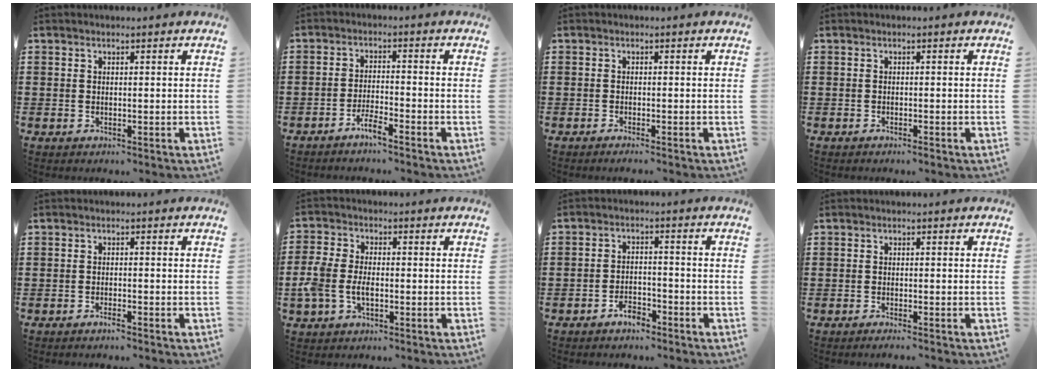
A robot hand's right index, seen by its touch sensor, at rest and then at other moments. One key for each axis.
{"total": 2.8, "fx": -2.5, "fy": -0.1, "fz": 1.4, "tx": -0.034, "ty": 0.002, "tz": -0.050}
{"total": 0.7, "fx": -0.7, "fy": -0.1, "fz": 0.2, "tx": -0.005, "ty": -0.002, "tz": -0.013}
{"total": 0.5, "fx": -0.5, "fy": 0.0, "fz": 0.2, "tx": -0.007, "ty": -0.003, "tz": -0.009}
{"total": 1.2, "fx": -1.0, "fy": 0.1, "fz": 0.7, "tx": -0.015, "ty": -0.006, "tz": -0.018}
{"total": 5.0, "fx": -1.4, "fy": 3.0, "fz": 3.7, "tx": -0.101, "ty": -0.005, "tz": -0.035}
{"total": 3.1, "fx": -2.7, "fy": 1.2, "fz": 1.2, "tx": -0.022, "ty": 0.008, "tz": -0.052}
{"total": 0.8, "fx": -0.7, "fy": -0.1, "fz": 0.2, "tx": -0.006, "ty": -0.002, "tz": -0.015}